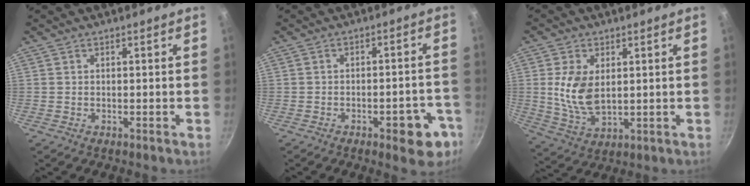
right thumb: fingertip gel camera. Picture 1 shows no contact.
{"total": 9.0, "force": [-4.6, 3.6, 6.8], "torque": [-0.048, 0.031, -0.052]}
{"total": 9.7, "force": [1.5, 5.8, 7.6], "torque": [-0.147, -0.018, 0.036]}